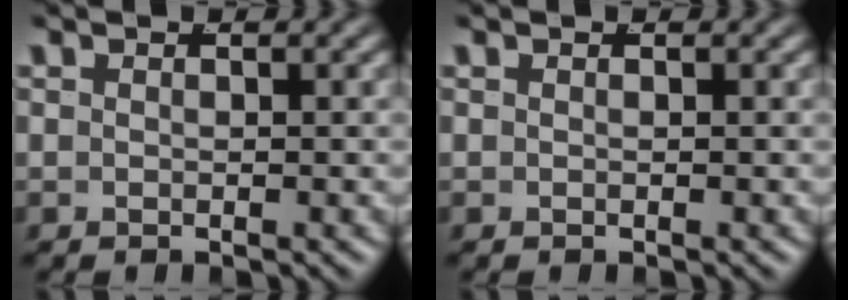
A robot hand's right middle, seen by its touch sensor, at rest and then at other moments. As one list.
[{"total": 0.0}]